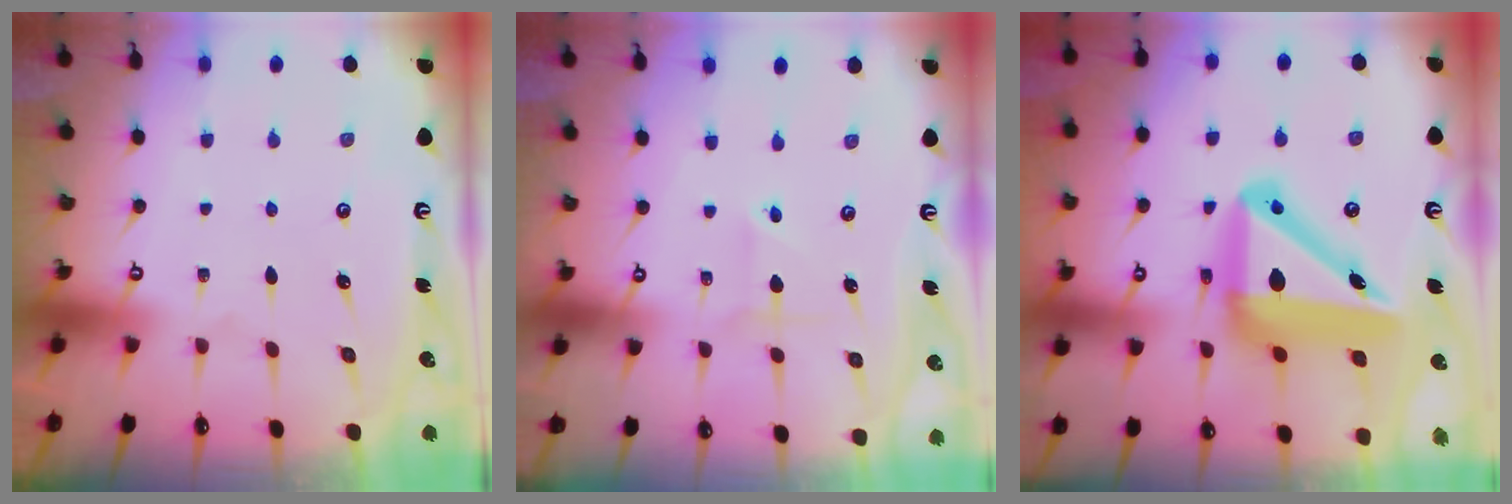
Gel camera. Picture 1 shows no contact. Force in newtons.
{"total": 2.0, "press": 1.7, "slide": 1.0}
{"total": 19.0, "press": 18.7, "slide": 3.8}